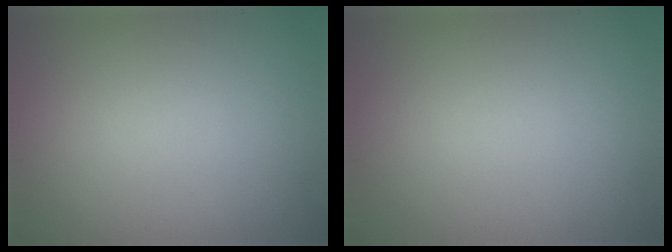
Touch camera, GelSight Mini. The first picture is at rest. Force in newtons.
{"total": 0.0}